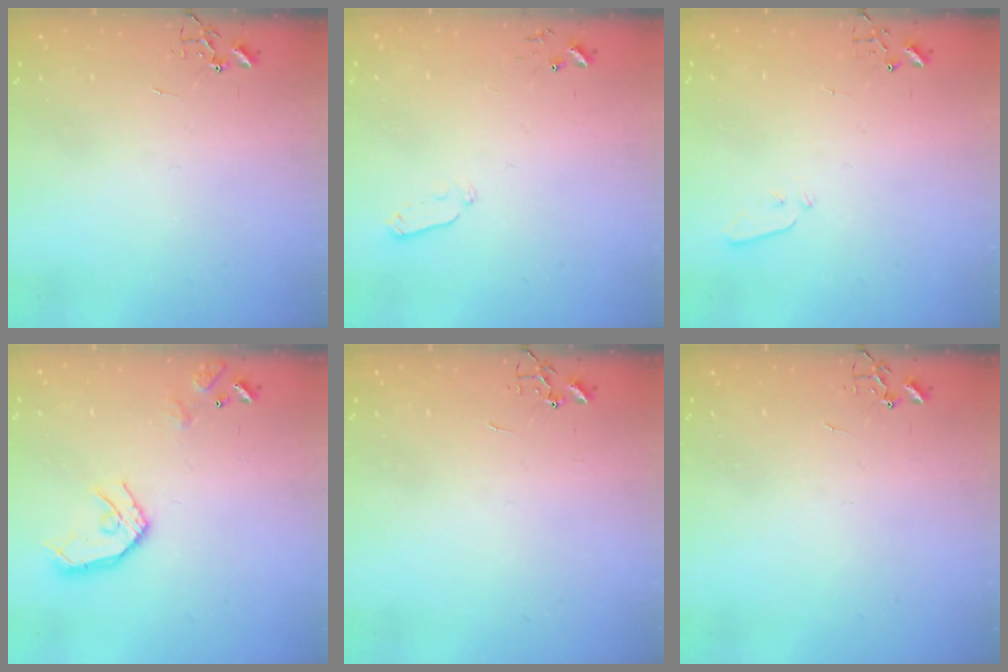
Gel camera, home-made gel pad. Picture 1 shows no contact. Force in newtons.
{"total": 4.6, "press": 4.5, "slide": 0.9}
{"total": 3.5, "press": 3.5, "slide": 0.6}
{"total": 12.7, "press": 12.6, "slide": 1.6}
{"total": 0.0}
{"total": 0.0}